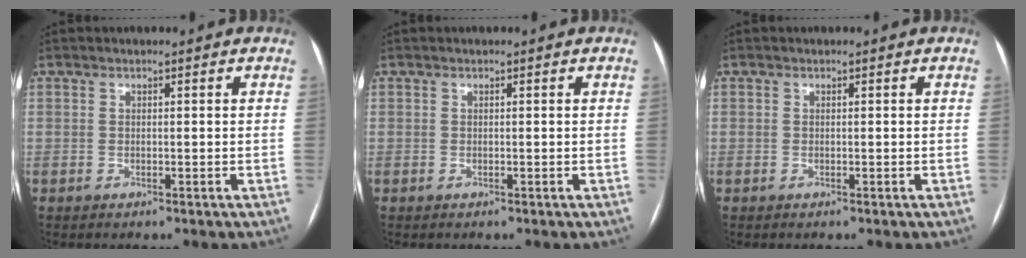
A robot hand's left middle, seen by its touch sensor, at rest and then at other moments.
{"total": 0.0}
{"total": 0.0}